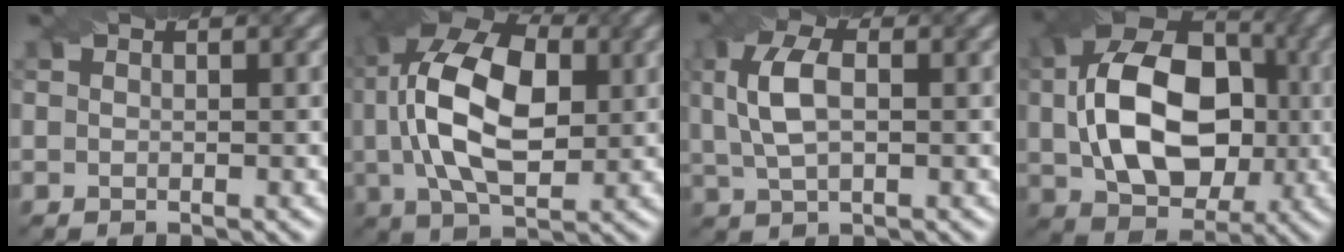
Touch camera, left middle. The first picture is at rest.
{"total": 12.3, "force": [1.7, 6.7, 10.2], "torque": [-0.201, 0.022, 0.023]}
{"total": 4.8, "force": [0.8, 2.4, 4.0], "torque": [-0.097, 0.009, 0.015]}
{"total": 12.9, "force": [0.6, 9.0, 9.3], "torque": [-0.180, -0.004, 0.020]}